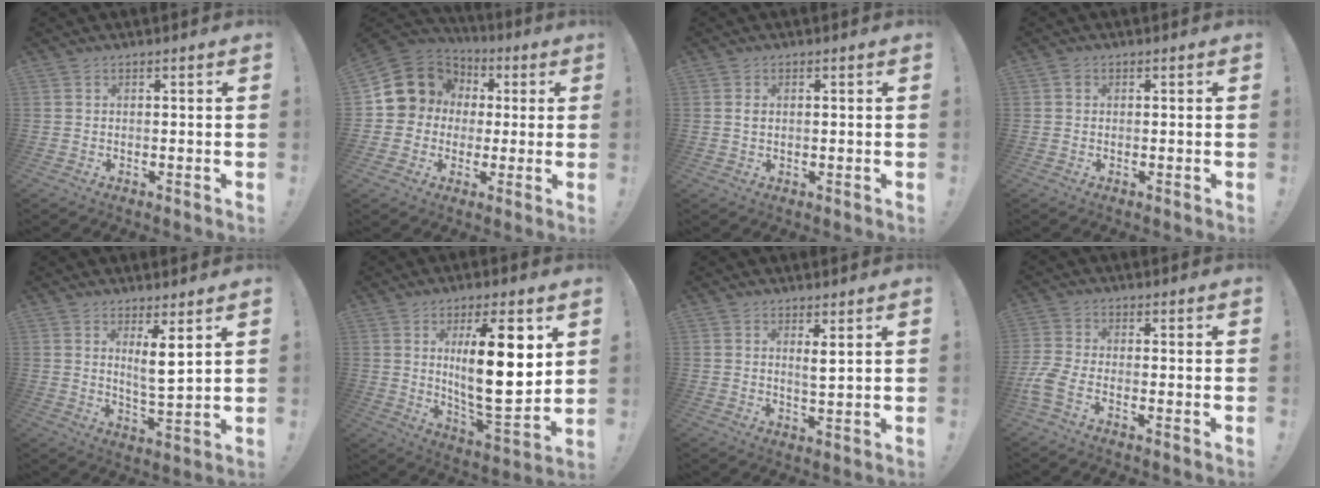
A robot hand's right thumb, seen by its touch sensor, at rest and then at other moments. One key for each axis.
{"total": 12.0, "fx": 2.8, "fy": 11.0, "fz": 3.7, "tx": -0.052, "ty": -0.008, "tz": 0.071}
{"total": 1.1, "fx": 0.4, "fy": 0.5, "fz": 0.8, "tx": -0.017, "ty": 0.002, "tz": 0.006}
{"total": 0.7, "fx": 0.1, "fy": 0.6, "fz": 0.2, "tx": -0.003, "ty": 0.003, "tz": 0.002}
{"total": 7.0, "fx": 3.4, "fy": 0.8, "fz": 6.0, "tx": -0.094, "ty": -0.024, "tz": 0.054}
{"total": 18.8, "fx": 5.1, "fy": 5.2, "fz": 17.3, "tx": -0.277, "ty": -0.033, "tz": 0.069}
{"total": 2.9, "fx": 1.6, "fy": 0.3, "fz": 2.4, "tx": -0.032, "ty": -0.014, "tz": 0.022}
{"total": 5.5, "fx": -2.4, "fy": 1.8, "fz": 4.7, "tx": -0.120, "ty": -0.013, "tz": -0.044}